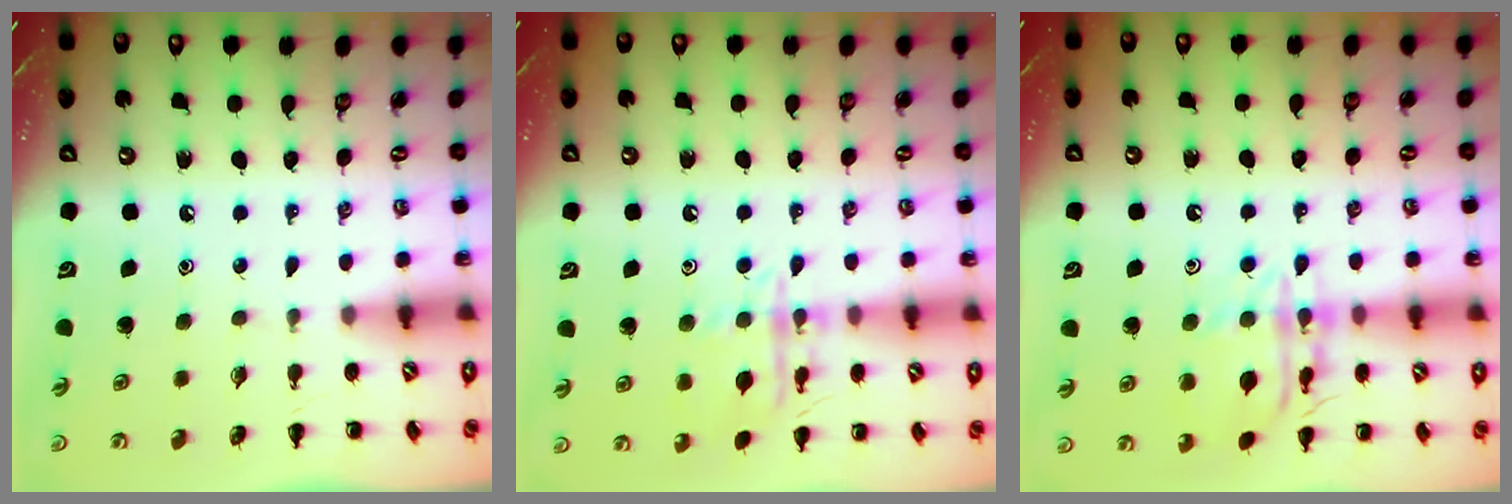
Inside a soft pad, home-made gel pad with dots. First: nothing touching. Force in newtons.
{"total": 12.5, "press": 12.5, "slide": 0.7}
{"total": 14.8, "press": 14.8, "slide": 0.8}